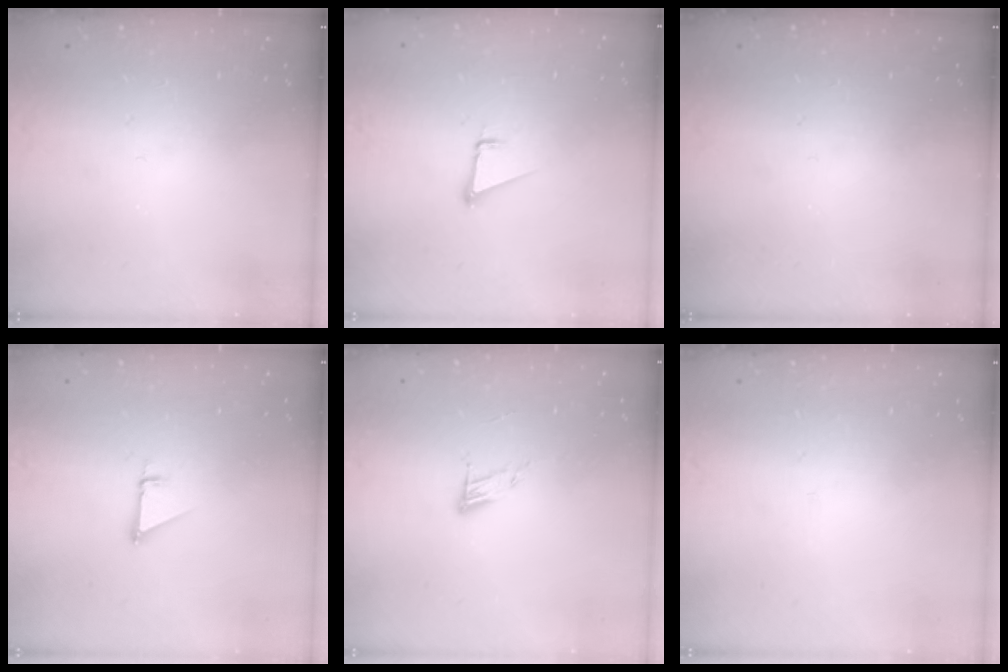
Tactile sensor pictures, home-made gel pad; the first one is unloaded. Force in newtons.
{"total": 1.9, "press": 1.9, "slide": 0.0}
{"total": 0.0}
{"total": 1.0, "press": 1.0, "slide": 0.1}
{"total": 5.6, "press": 5.6, "slide": 0.4}
{"total": 1.5, "press": 1.5, "slide": 0.1}